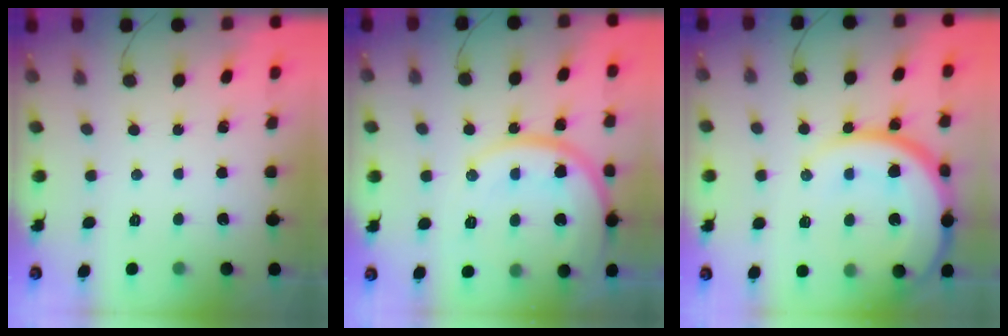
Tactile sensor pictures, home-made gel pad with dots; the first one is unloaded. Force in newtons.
{"total": 16.7, "press": 16.6, "slide": 1.6}
{"total": 19.7, "press": 19.6, "slide": 1.7}